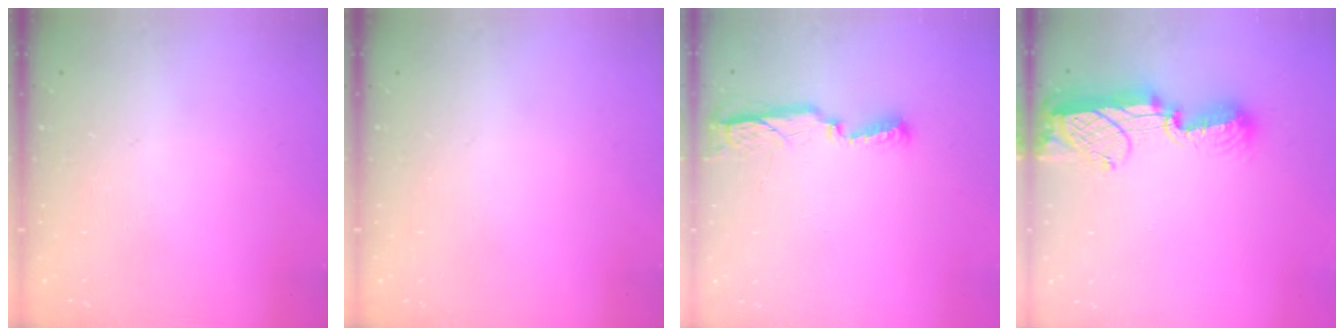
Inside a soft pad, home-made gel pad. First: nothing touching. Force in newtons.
{"total": 0.0}
{"total": 6.6, "press": 6.5, "slide": 1.1}
{"total": 12.4, "press": 12.3, "slide": 1.2}